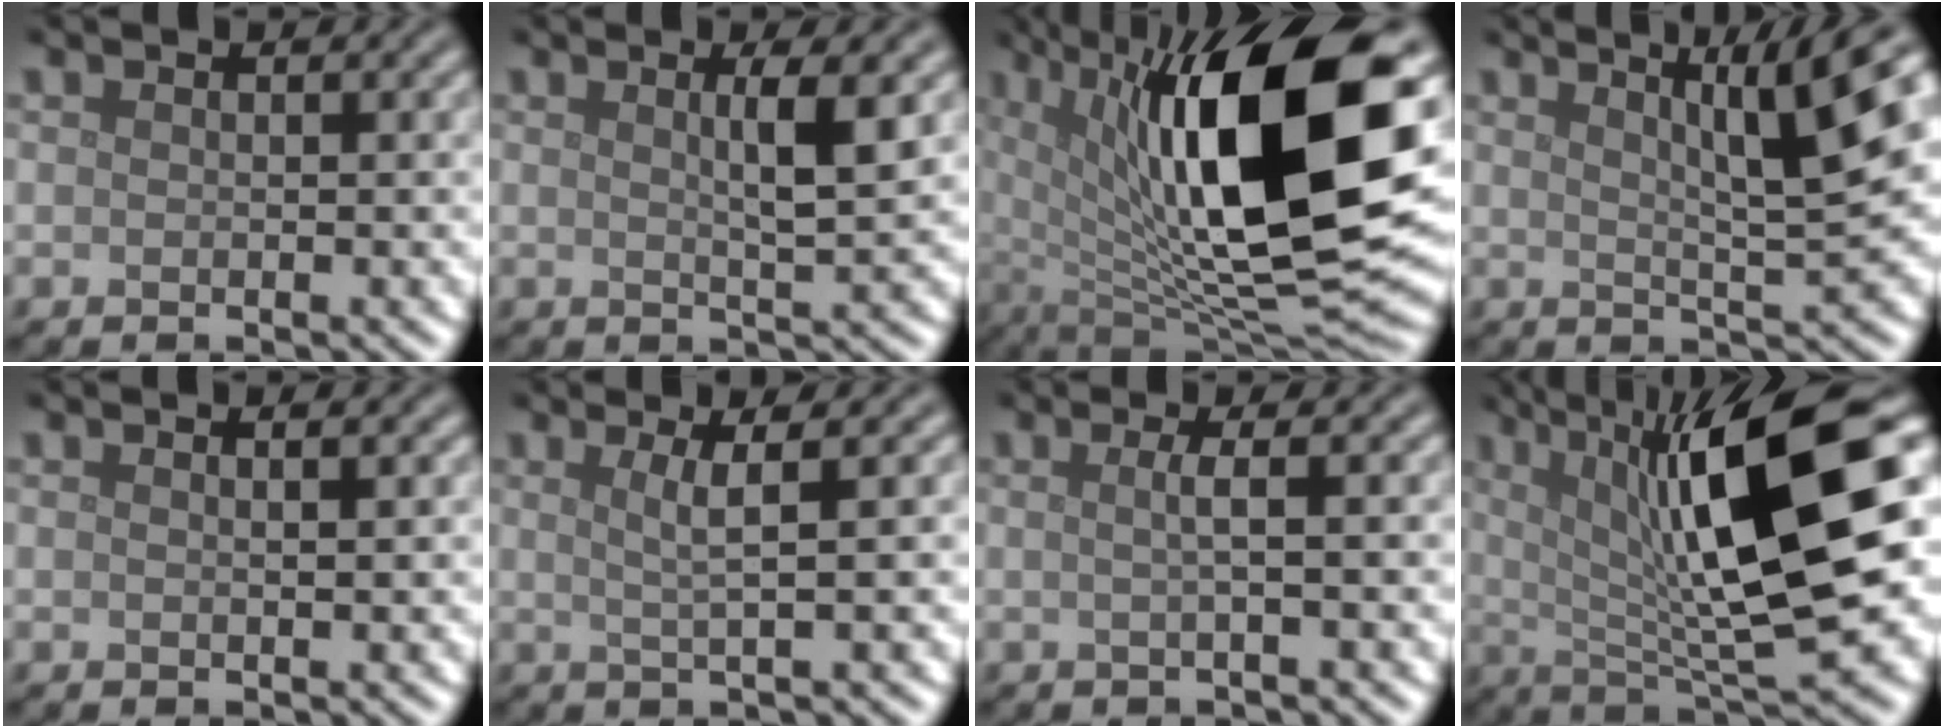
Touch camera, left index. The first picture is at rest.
{"total": 3.2, "force": [1.0, 0.5, 3.0], "torque": [-0.043, 0.000, 0.014]}
{"total": 17.5, "force": [4.5, 6.1, 15.7], "torque": [-0.252, -0.007, 0.074]}
{"total": 8.4, "force": [3.4, 1.8, 7.4], "torque": [-0.072, 0.025, 0.047]}
{"total": 1.0, "force": [0.6, 0.3, 0.7], "torque": [-0.004, 0.002, 0.003]}
{"total": 2.6, "force": [0.8, 0.5, 2.4], "torque": [-0.042, 0.003, 0.011]}
{"total": 2.0, "force": [0.1, 0.5, 1.9], "torque": [-0.029, 0.003, -0.007]}
{"total": 15.6, "force": [3.3, 4.5, 14.5], "torque": [-0.225, 0.008, 0.051]}